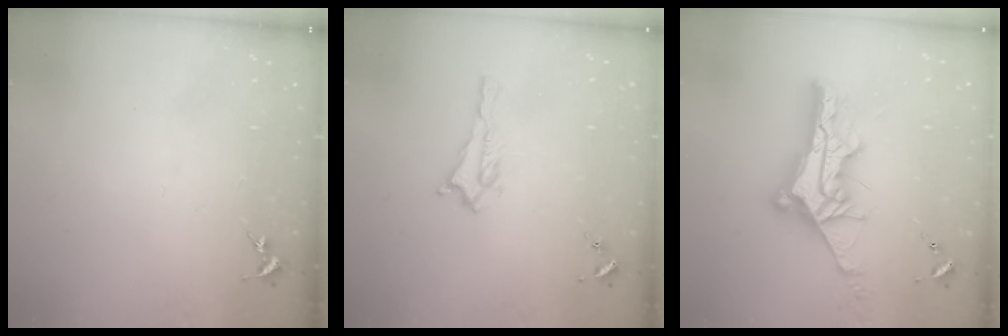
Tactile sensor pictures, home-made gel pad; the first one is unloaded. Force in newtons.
{"total": 1.5, "press": 1.4, "slide": 0.2}
{"total": 11.3, "press": 11.2, "slide": 1.1}